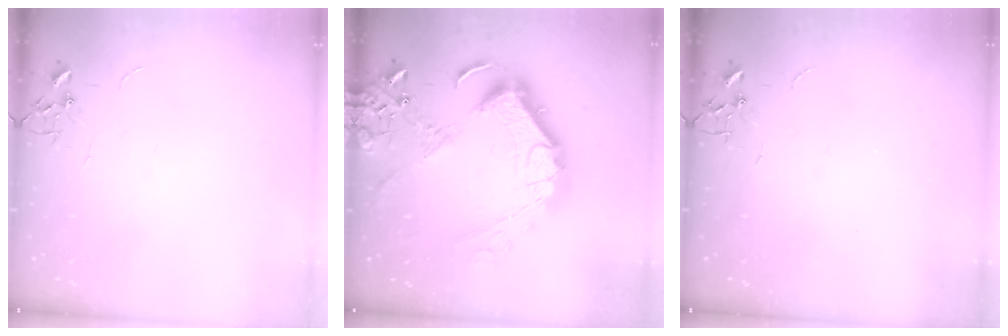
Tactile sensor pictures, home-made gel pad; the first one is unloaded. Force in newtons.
{"total": 25.9, "press": 25.7, "slide": 3.3}
{"total": 0.0}